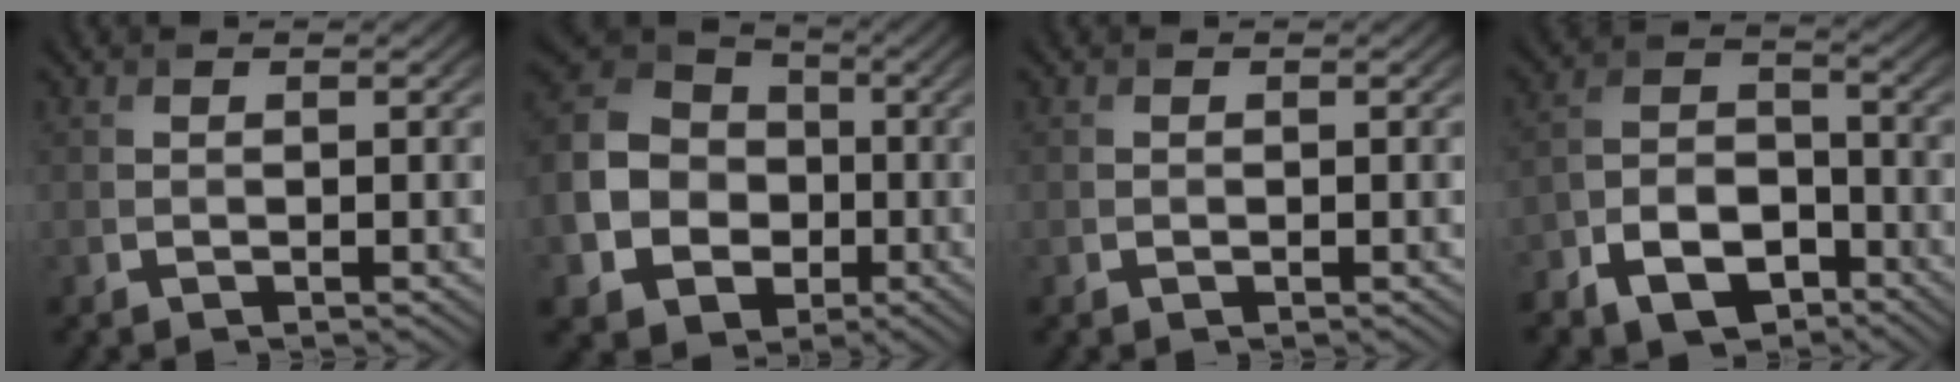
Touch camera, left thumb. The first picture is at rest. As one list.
[{"total": 13.6, "force": [-2.8, 11.6, 6.6], "torque": [-0.196, -0.029, -0.074]}, {"total": 0.0}, {"total": 8.9, "force": [-6.0, 5.2, 4.2], "torque": [-0.093, -0.012, -0.115]}]